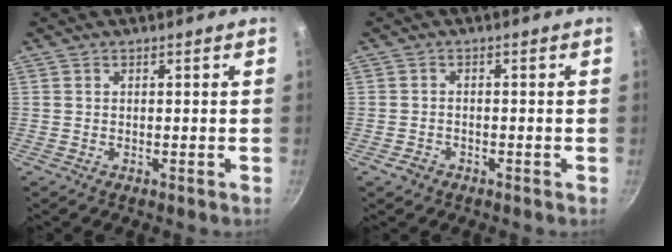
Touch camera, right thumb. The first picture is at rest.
{"total": 1.9, "force": [-1.3, 1.3, 0.7], "torque": [-0.014, 0.015, -0.021]}